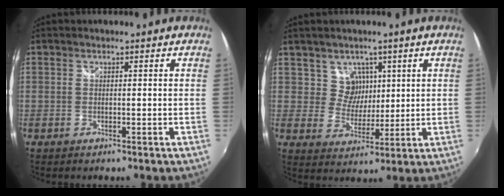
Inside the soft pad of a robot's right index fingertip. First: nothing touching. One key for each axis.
{"total": 5.4, "fx": 2.4, "fy": 4.8, "fz": 0.5, "tx": -0.004, "ty": 0.005, "tz": 0.045}